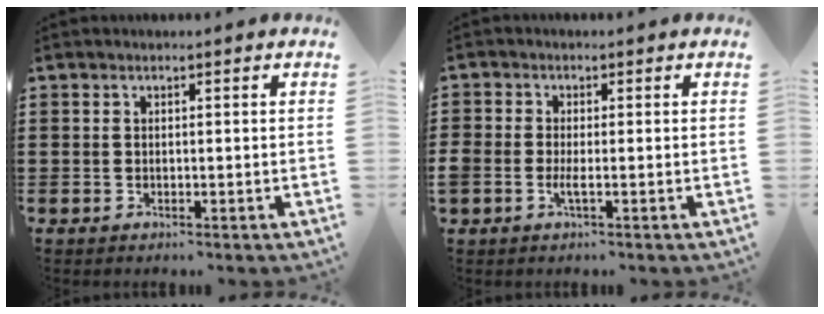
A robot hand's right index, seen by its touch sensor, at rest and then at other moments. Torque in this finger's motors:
{"motor_torque": [0.85, 0.74, 0.60, 0.19]}